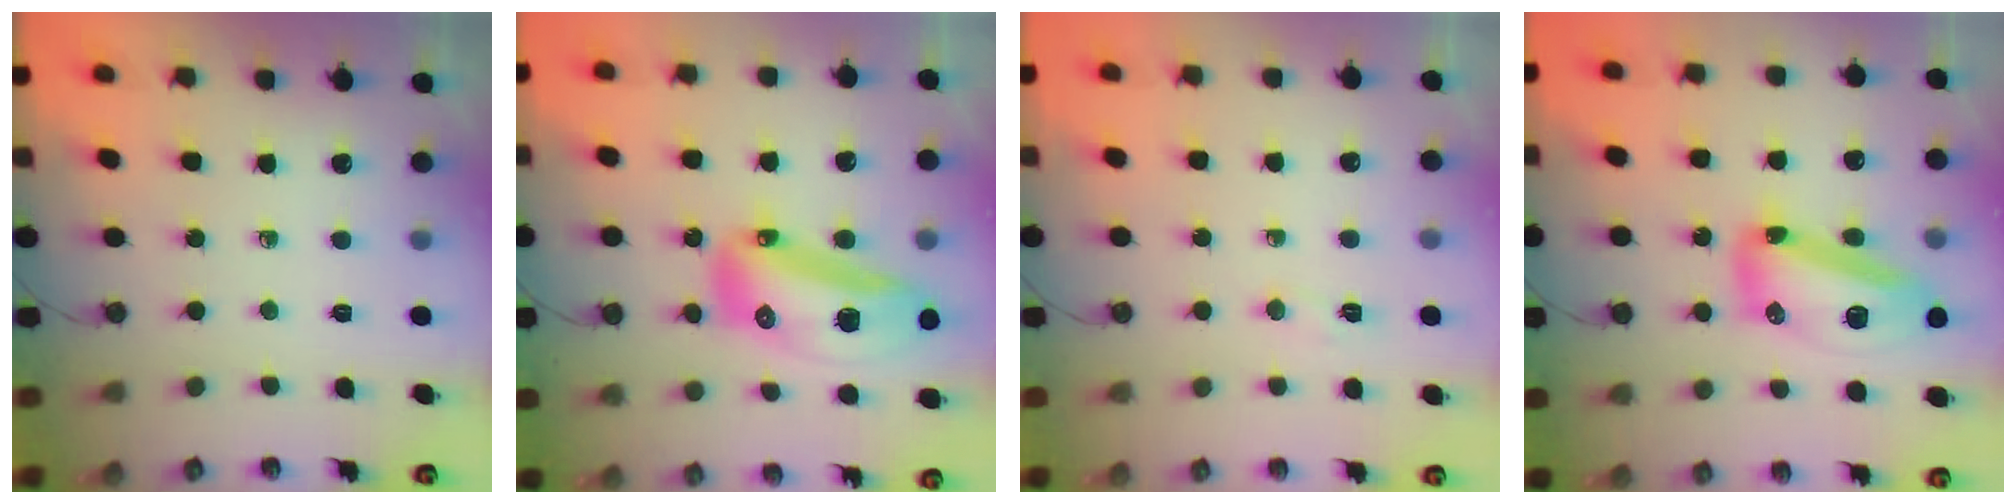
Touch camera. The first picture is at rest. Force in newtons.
{"total": 28.5, "press": 22.7, "slide": 17.3}
{"total": 9.4, "press": 3.9, "slide": 8.6}
{"total": 15.7, "press": 15.7, "slide": 1.4}